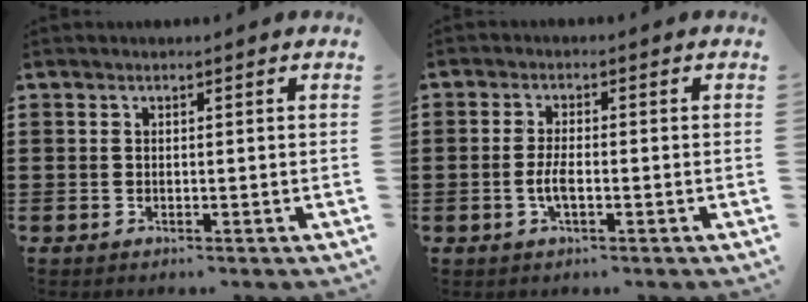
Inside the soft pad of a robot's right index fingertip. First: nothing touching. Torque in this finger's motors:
{"motor_torque": [2.14, 0.00, 0.22, 0.04]}